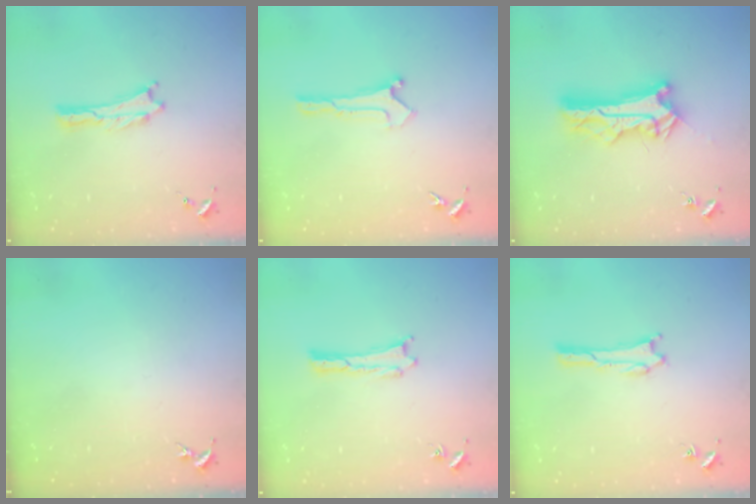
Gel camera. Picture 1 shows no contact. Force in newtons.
{"total": 0.0}
{"total": 10.5, "press": 10.4, "slide": 1.1}
{"total": 0.0}
{"total": 0.0}
{"total": 0.8, "press": 0.8, "slide": 0.2}